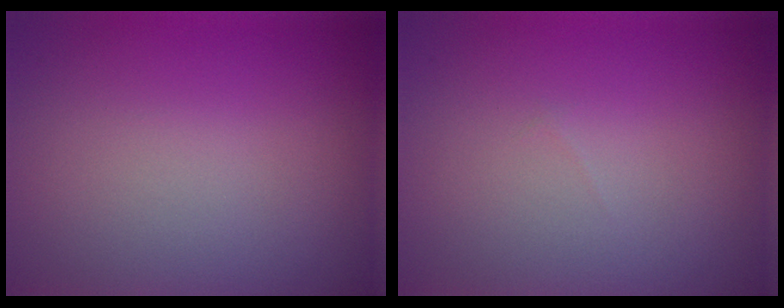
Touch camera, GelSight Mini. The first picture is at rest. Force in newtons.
{"total": 0.0}